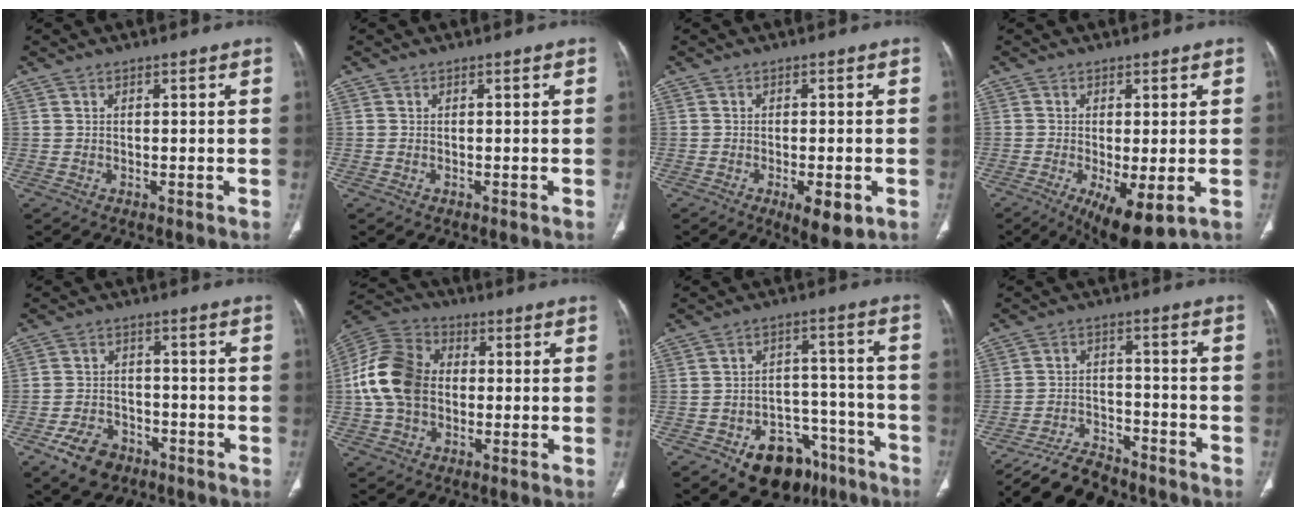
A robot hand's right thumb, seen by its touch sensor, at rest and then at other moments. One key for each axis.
{"total": 0.0}
{"total": 6.0, "fx": -2.4, "fy": 2.1, "fz": 5.1, "tx": -0.073, "ty": -0.005, "tz": -0.028}
{"total": 9.4, "fx": -3.2, "fy": 3.2, "fz": 8.2, "tx": -0.133, "ty": -0.019, "tz": -0.043}
{"total": 7.7, "fx": -4.7, "fy": 5.2, "fz": 3.3, "tx": -0.046, "ty": 0.029, "tz": -0.076}
{"total": 14.7, "fx": -0.2, "fy": 11.0, "fz": 9.8, "tx": -0.185, "ty": 0.029, "tz": -0.011}
{"total": 15.0, "fx": -9.3, "fy": 9.4, "fz": 7.0, "tx": -0.054, "ty": 0.081, "tz": -0.128}
{"total": 10.7, "fx": -9.5, "fy": 4.0, "fz": 2.7, "tx": -0.044, "ty": 0.055, "tz": -0.162}